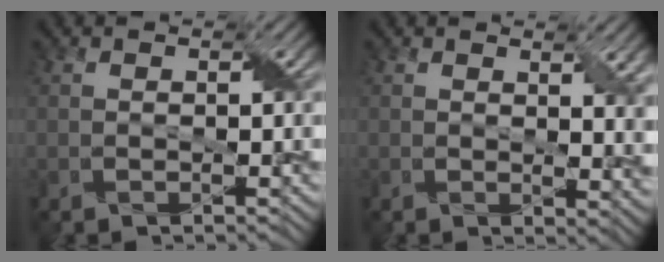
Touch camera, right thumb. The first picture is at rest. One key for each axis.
{"total": 4.1, "fx": 1.7, "fy": 1.5, "fz": 3.4, "tx": -0.050, "ty": -0.010, "tz": 0.036}